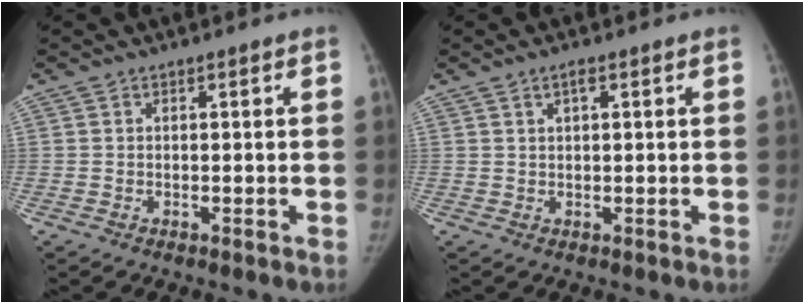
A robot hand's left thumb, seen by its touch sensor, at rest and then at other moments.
{"total": 1.7, "force": [0.9, 0.5, 1.3], "torque": [-0.022, 0.002, 0.014]}